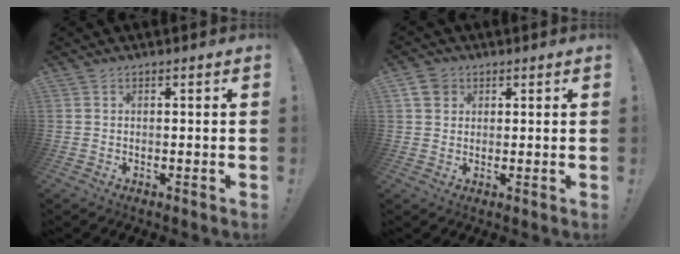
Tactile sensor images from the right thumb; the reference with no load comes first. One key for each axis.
{"total": 4.6, "fx": 2.3, "fy": 3.6, "fz": 1.6, "tx": -0.028, "ty": -0.005, "tz": 0.045}